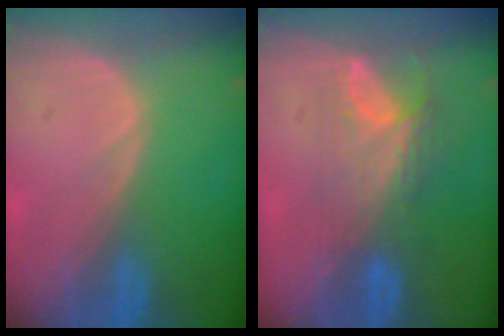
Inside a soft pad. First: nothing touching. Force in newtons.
{"total": 7.9, "press": 6.6, "slide": 4.4}